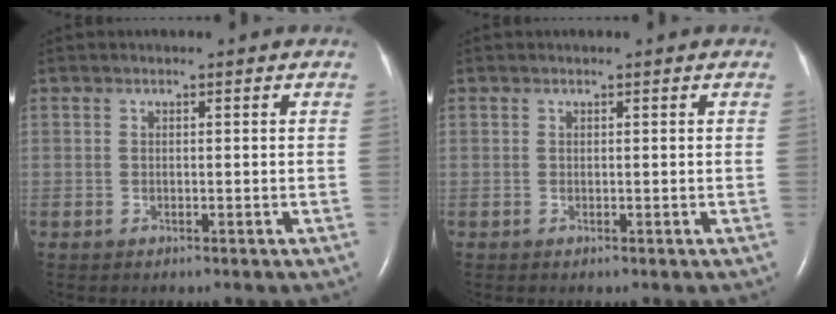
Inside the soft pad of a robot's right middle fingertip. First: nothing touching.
{"total": 0.0}